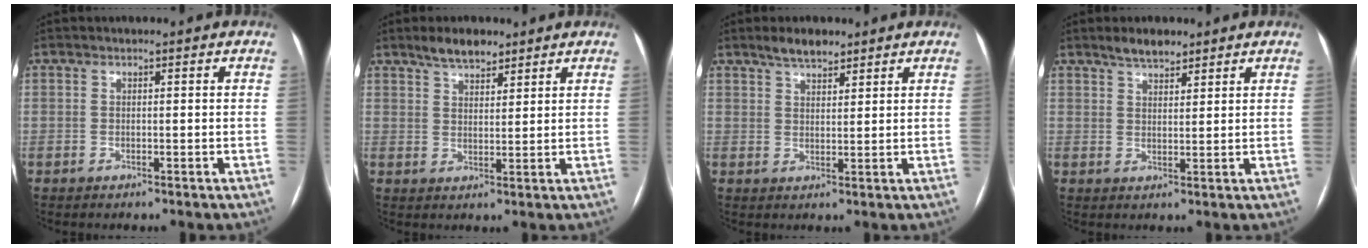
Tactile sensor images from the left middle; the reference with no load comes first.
{"total": 4.8, "force": [3.9, 1.8, 2.2], "torque": [-0.042, 0.006, 0.069]}
{"total": 4.0, "force": [3.3, 1.4, 1.9], "torque": [-0.038, 0.006, 0.058]}
{"total": 3.7, "force": [3.1, 1.3, 1.6], "torque": [-0.031, 0.005, 0.053]}